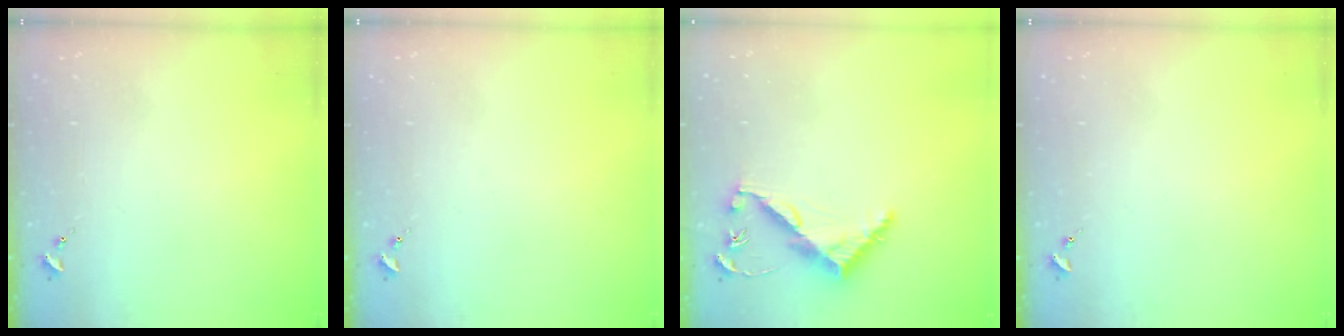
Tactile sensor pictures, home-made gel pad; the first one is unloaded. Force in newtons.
{"total": 0.0}
{"total": 7.5, "press": 7.5, "slide": 0.5}
{"total": 0.0}